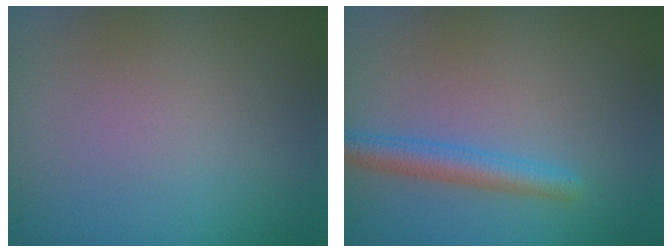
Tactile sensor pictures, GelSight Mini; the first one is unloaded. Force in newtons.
{"total": 2.7, "press": 2.7, "slide": 0.1}